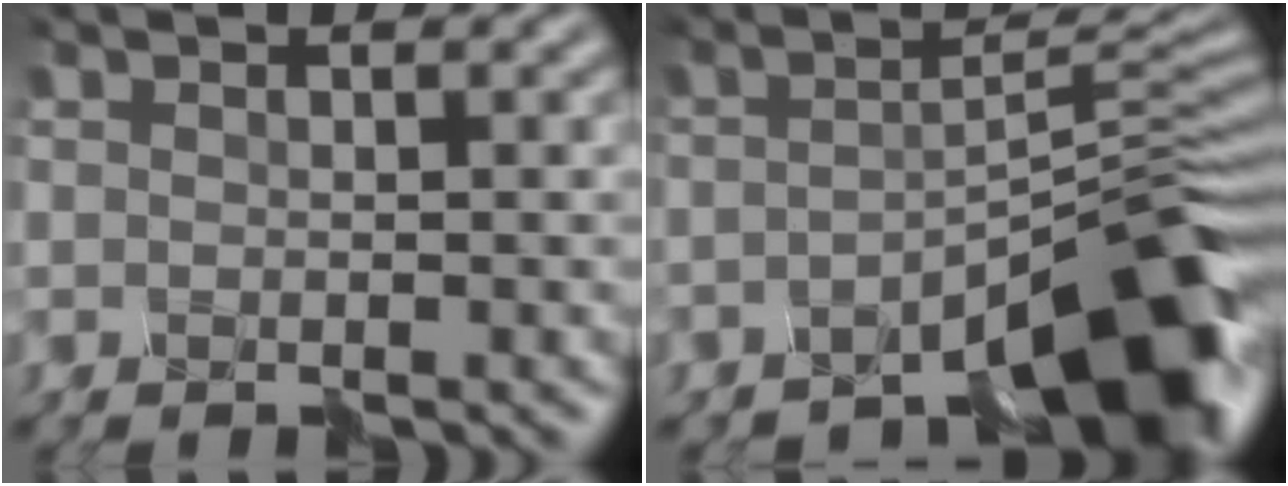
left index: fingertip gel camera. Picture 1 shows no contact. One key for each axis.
{"total": 9.2, "fx": -6.7, "fy": 1.9, "fz": 5.9, "tx": -0.063, "ty": 0.007, "tz": -0.111}